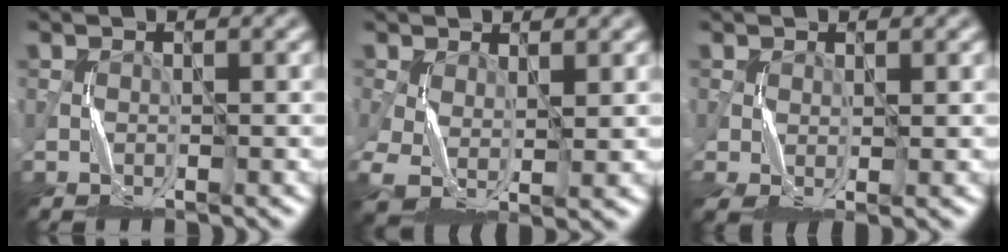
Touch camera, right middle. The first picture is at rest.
{"total": 4.5, "force": [-0.4, 2.5, 3.8], "torque": [-0.097, -0.004, -0.009]}
{"total": 2.6, "force": [-0.1, 1.1, 2.4], "torque": [-0.060, -0.002, -0.001]}